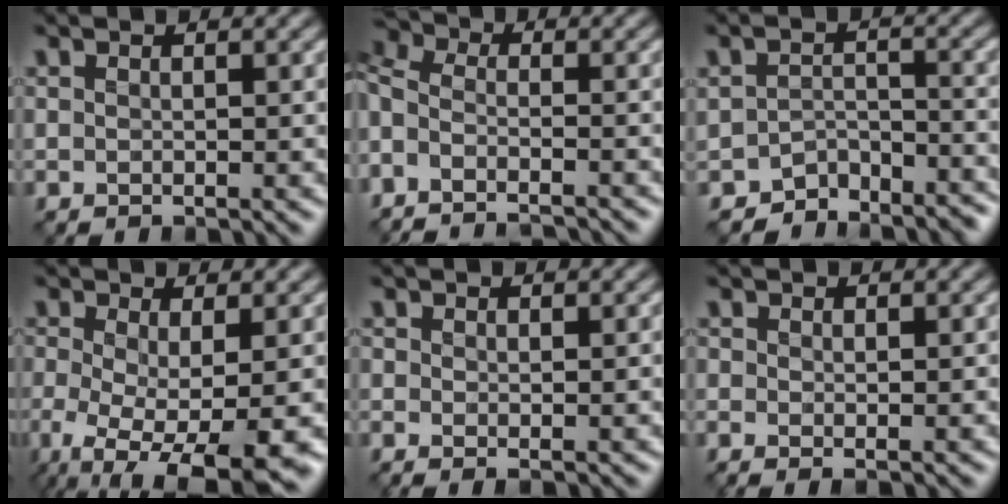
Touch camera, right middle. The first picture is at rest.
{"total": 7.8, "force": [-5.8, 3.8, 3.6], "torque": [-0.071, -0.006, -0.087]}
{"total": 4.5, "force": [-4.4, 1.1, -0.2], "torque": [0.017, -0.009, -0.074]}
{"total": 8.3, "force": [-3.5, 2.5, 7.1], "torque": [-0.116, -0.023, -0.056]}
{"total": 0.0}
{"total": 0.0}